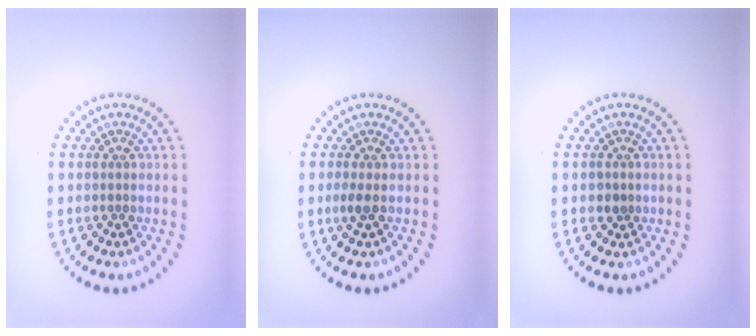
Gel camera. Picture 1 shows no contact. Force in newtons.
{"total": 1.0, "press": 0.9, "slide": 0.4}
{"total": 1.3, "press": 1.1, "slide": 0.5}